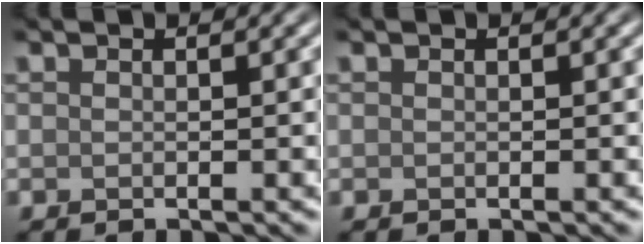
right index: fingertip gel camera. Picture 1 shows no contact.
{"total": 0.0}